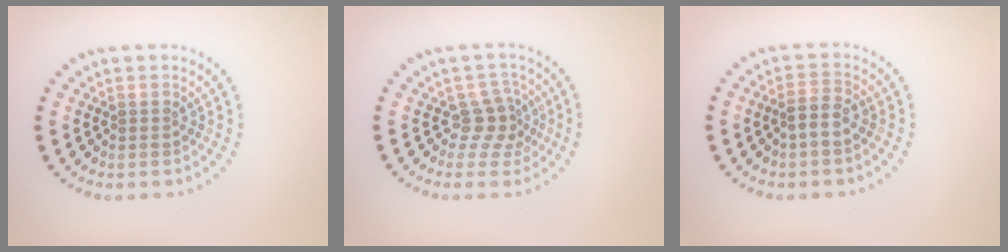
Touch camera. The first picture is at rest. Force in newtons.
{"total": 2.4, "press": 1.8, "slide": 1.7}
{"total": 1.9, "press": 1.7, "slide": 0.9}